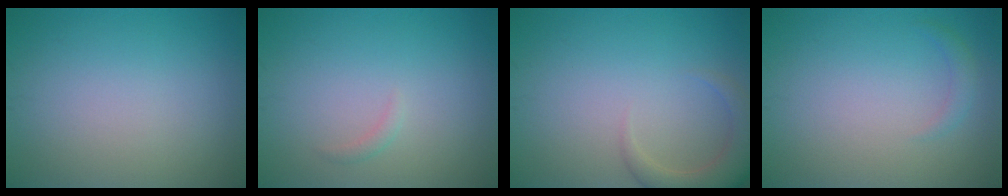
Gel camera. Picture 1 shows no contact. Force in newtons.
{"total": 0.7, "press": 0.7, "slide": 0.1}
{"total": 3.8, "press": 3.8, "slide": 0.5}
{"total": 1.0, "press": 1.0, "slide": 0.1}